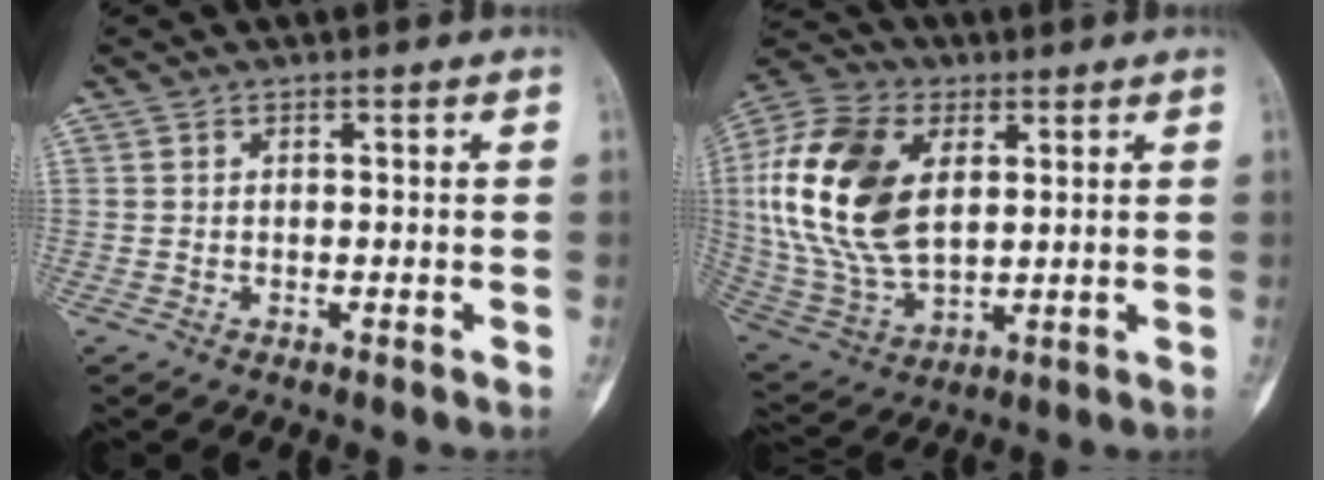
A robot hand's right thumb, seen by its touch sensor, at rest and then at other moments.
{"total": 21.2, "force": [4.5, 13.0, 16.2], "torque": [-0.325, -0.012, 0.083]}